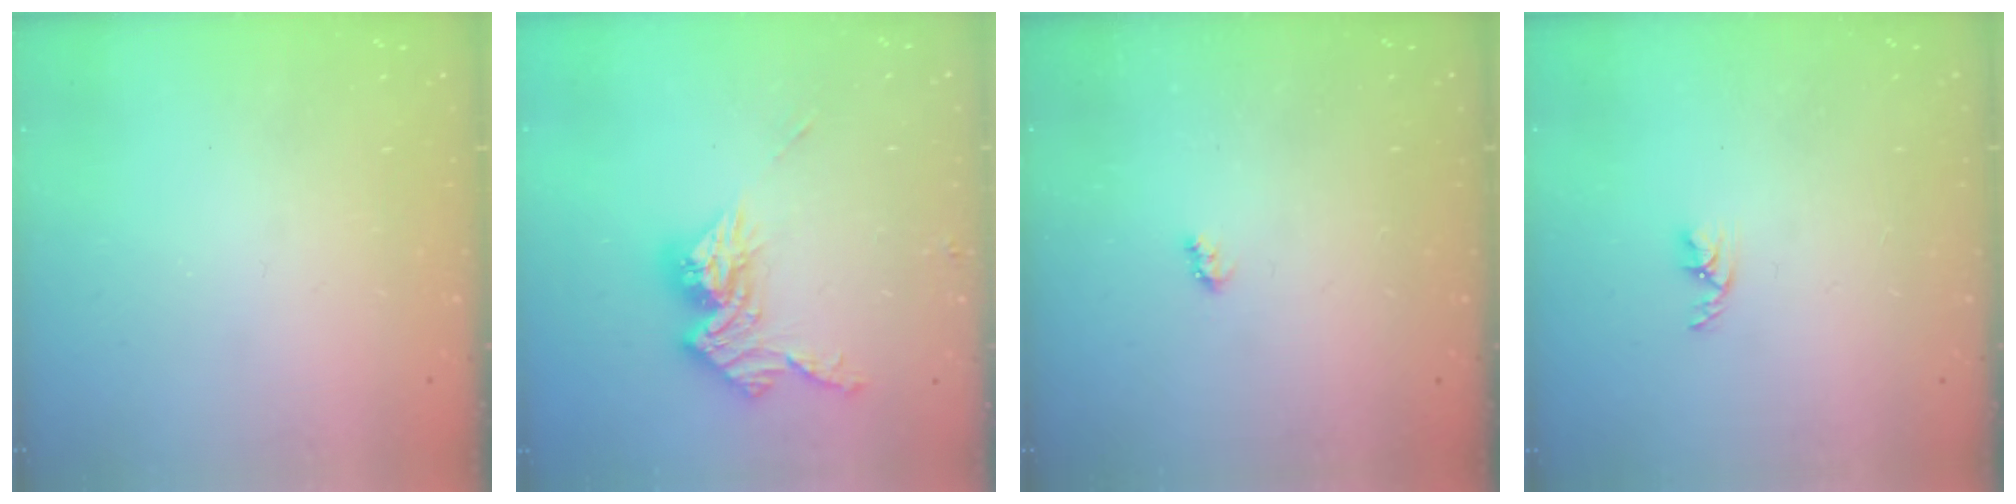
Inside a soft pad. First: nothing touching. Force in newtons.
{"total": 12.8, "press": 12.7, "slide": 1.1}
{"total": 2.6, "press": 2.6, "slide": 0.4}
{"total": 2.7, "press": 2.7, "slide": 0.5}